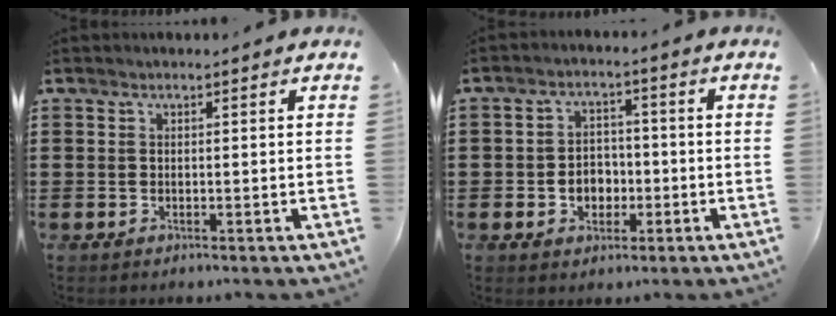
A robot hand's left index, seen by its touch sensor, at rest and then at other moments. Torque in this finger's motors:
{"motor_torque": [0.71, 0.31, 0.37, 0.09]}